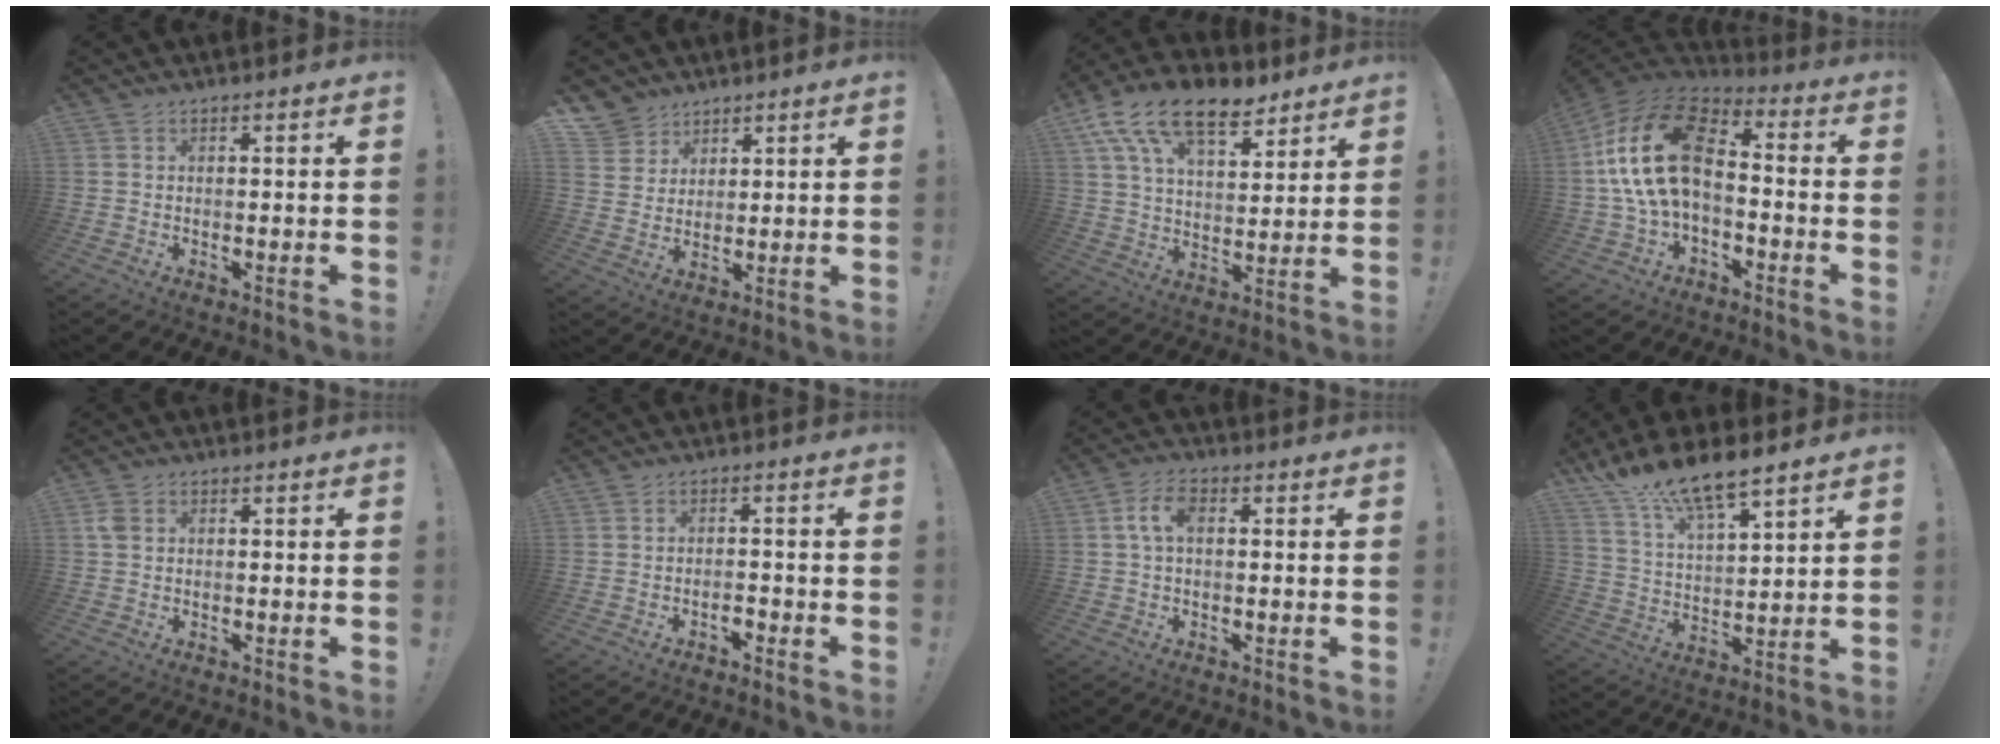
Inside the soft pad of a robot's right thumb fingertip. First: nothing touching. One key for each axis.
{"total": 6.9, "fx": 5.0, "fy": 4.7, "fz": 0.4, "tx": -0.015, "ty": -0.039, "tz": 0.100}
{"total": 17.3, "fx": 10.9, "fy": 8.7, "fz": 10.2, "tx": -0.177, "ty": -0.059, "tz": 0.198}
{"total": 20.8, "fx": 1.8, "fy": 12.3, "fz": 16.7, "tx": -0.327, "ty": 0.016, "tz": 0.038}
{"total": 2.9, "fx": 0.8, "fy": 2.1, "fz": 1.9, "tx": -0.040, "ty": 0.008, "tz": 0.018}
{"total": 1.9, "fx": -1.6, "fy": 0.3, "fz": 1.0, "tx": -0.023, "ty": -0.002, "tz": -0.028}
{"total": 5.9, "fx": 0.8, "fy": 3.3, "fz": 4.8, "tx": -0.093, "ty": 0.010, "tz": 0.016}
{"total": 13.2, "fx": 11.1, "fy": 3.4, "fz": 6.3, "tx": -0.124, "ty": -0.078, "tz": 0.200}